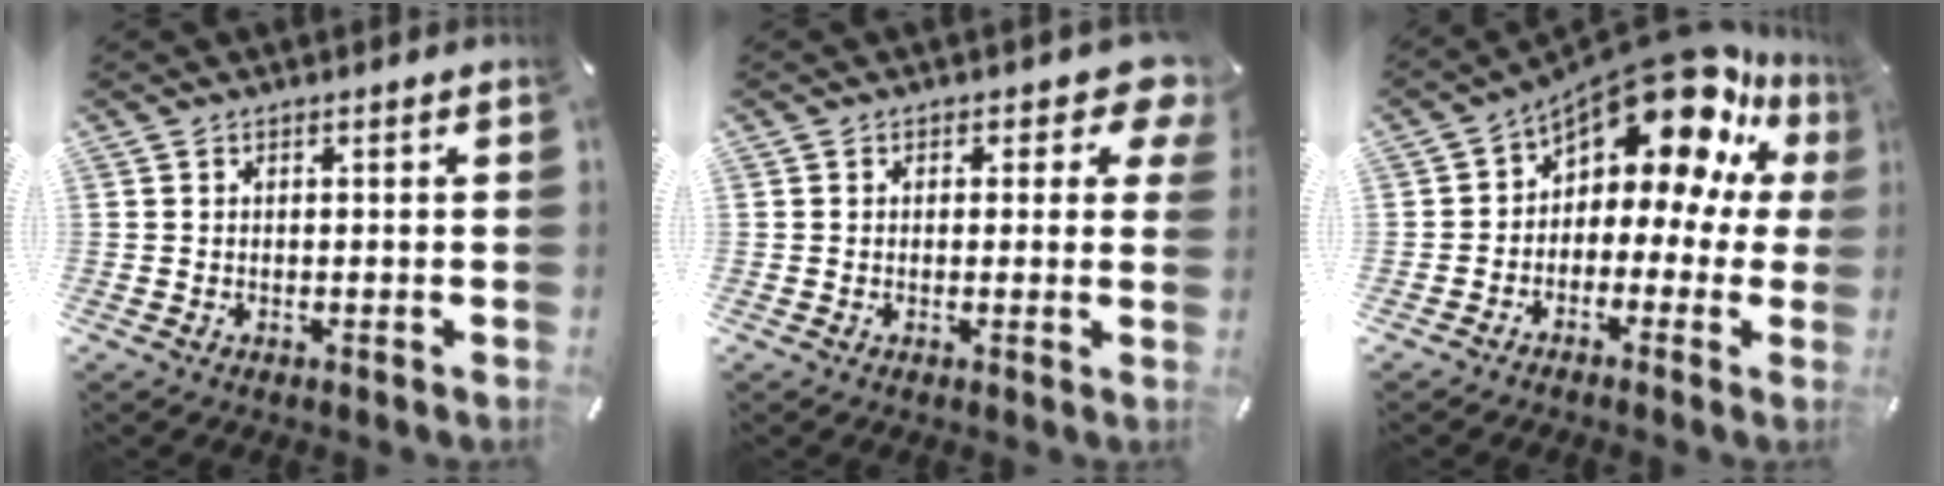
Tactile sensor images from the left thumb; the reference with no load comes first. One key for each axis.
{"total": 5.7, "fx": 2.3, "fy": 3.4, "fz": 3.9, "tx": -0.034, "ty": -0.011, "tz": 0.033}
{"total": 17.9, "fx": 11.0, "fy": 8.8, "fz": 11.0, "tx": -0.167, "ty": -0.088, "tz": 0.188}